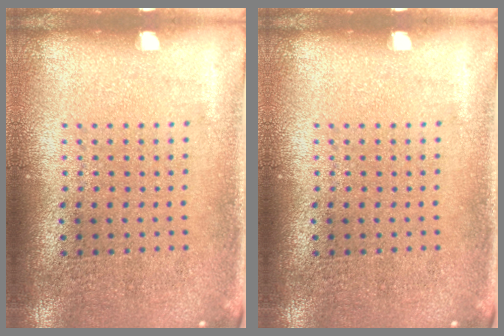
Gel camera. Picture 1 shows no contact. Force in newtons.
{"total": 0.0}